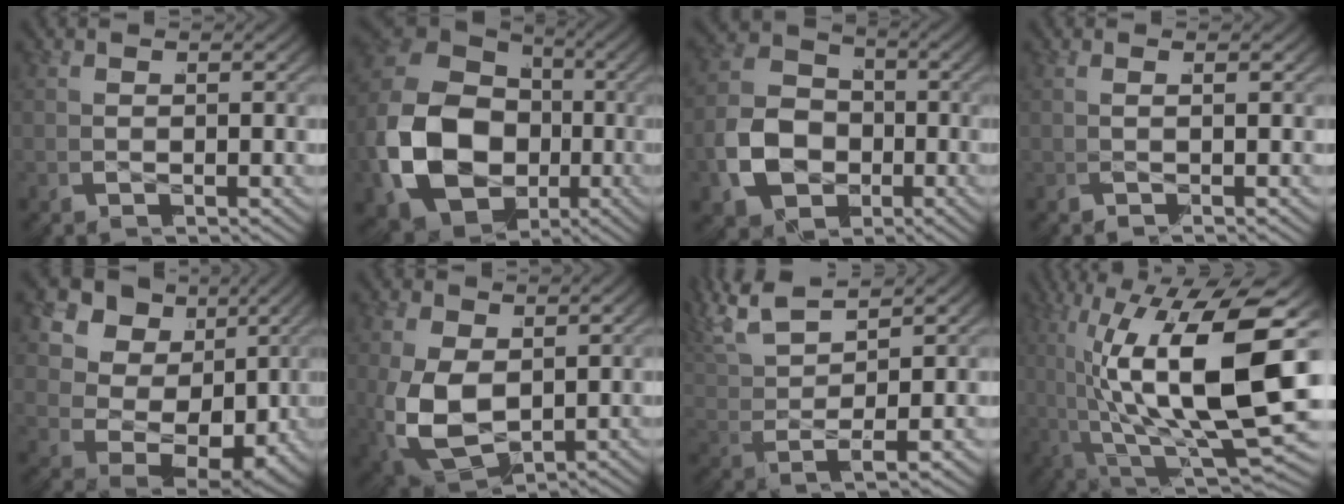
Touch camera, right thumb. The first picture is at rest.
{"total": 19.2, "force": [-1.2, 14.5, 12.5], "torque": [-0.310, -0.044, -0.007]}
{"total": 12.3, "force": [-1.1, 10.1, 7.0], "torque": [-0.151, -0.013, -0.023]}
{"total": 0.9, "force": [0.1, -0.6, 0.7], "torque": [-0.013, 0.011, -0.007]}
{"total": 15.6, "force": [0.2, 11.5, 10.5], "torque": [-0.227, -0.032, 0.013]}
{"total": 10.2, "force": [-1.9, 7.9, 6.1], "torque": [-0.175, -0.053, -0.012]}
{"total": 5.9, "force": [2.7, 3.0, 4.2], "torque": [-0.118, 0.005, 0.047]}
{"total": 19.6, "force": [-1.5, 10.3, 16.6], "torque": [-0.309, -0.046, -0.003]}